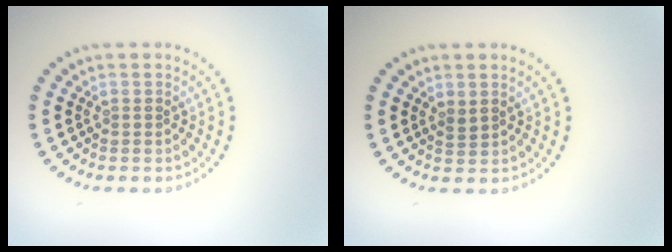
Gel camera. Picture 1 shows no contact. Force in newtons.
{"total": 0.8, "press": 0.7, "slide": 0.4}